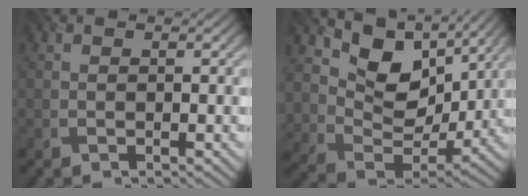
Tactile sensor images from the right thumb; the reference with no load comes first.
{"total": 10.7, "force": [5.4, 7.8, 5.0], "torque": [-0.104, -0.018, 0.104]}